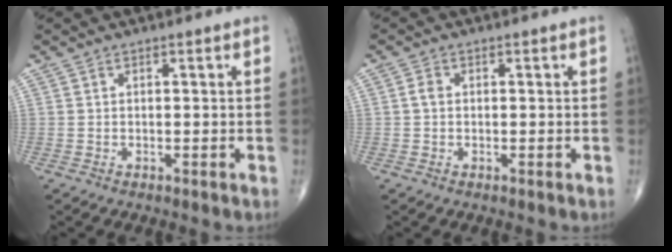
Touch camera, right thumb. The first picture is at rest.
{"total": 1.4, "force": [0.0, 1.1, 0.9], "torque": [-0.014, 0.003, -0.002]}